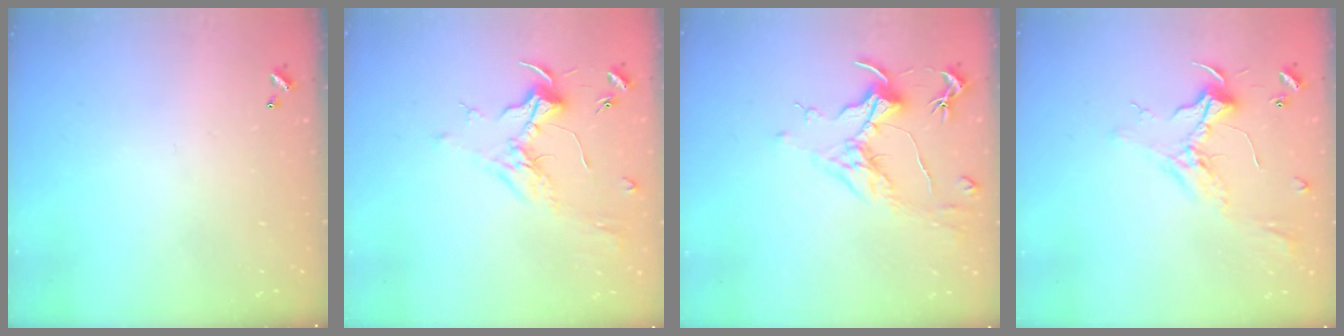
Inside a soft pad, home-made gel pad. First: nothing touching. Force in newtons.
{"total": 1.8, "press": 1.6, "slide": 0.7}
{"total": 1.8, "press": 1.6, "slide": 0.9}
{"total": 2.3, "press": 2.2, "slide": 0.9}